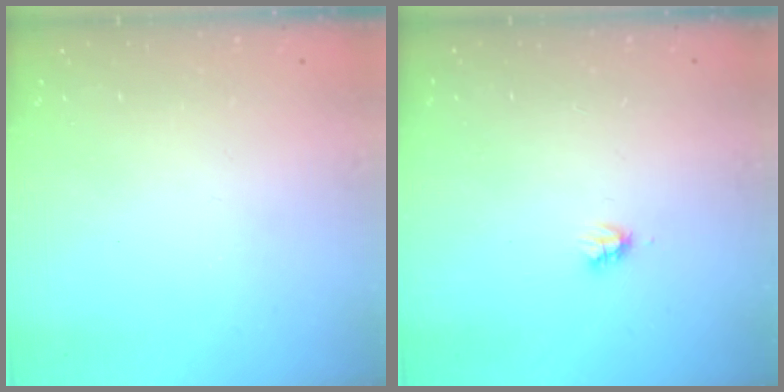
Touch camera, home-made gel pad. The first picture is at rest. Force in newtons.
{"total": 2.7, "press": 2.7, "slide": 0.2}